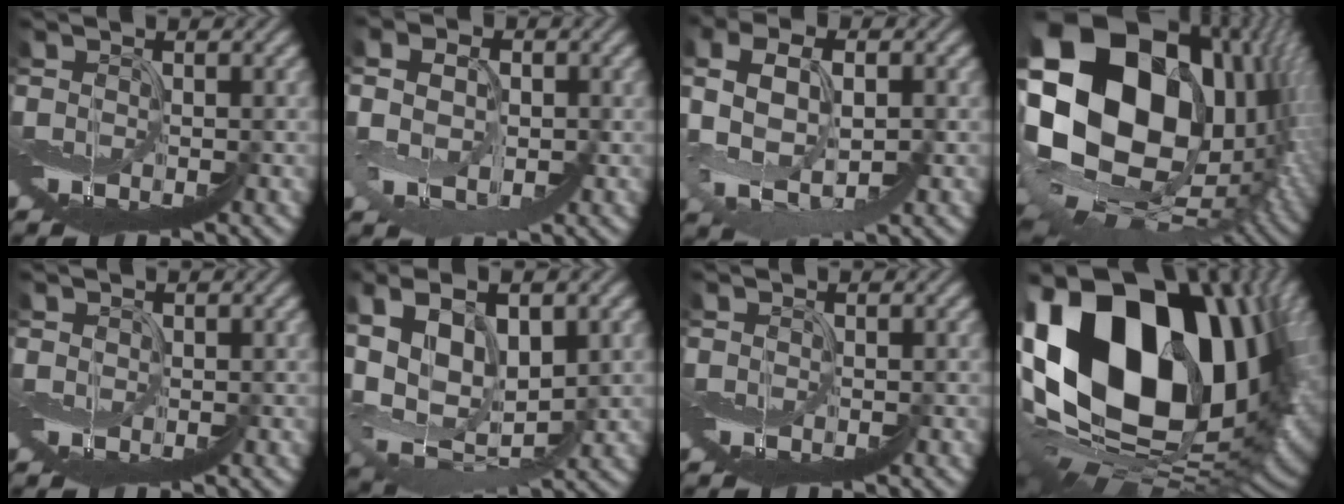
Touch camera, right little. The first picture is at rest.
{"total": 2.5, "force": [1.2, 1.7, 1.4], "torque": [-0.027, 0.022, 0.008]}
{"total": 3.8, "force": [0.1, 1.7, 3.4], "torque": [-0.097, 0.021, -0.010]}
{"total": 17.5, "force": [4.2, 12.6, 11.4], "torque": [-0.255, -0.013, 0.081]}
{"total": 1.0, "force": [1.0, 0.1, -0.2], "torque": [-0.008, 0.000, 0.017]}
{"total": 9.2, "force": [4.1, 5.0, 6.6], "torque": [-0.150, 0.021, 0.085]}
{"total": 0.0}
{"total": 16.7, "force": [7.2, 9.8, 11.5], "torque": [-0.254, 0.027, 0.130]}